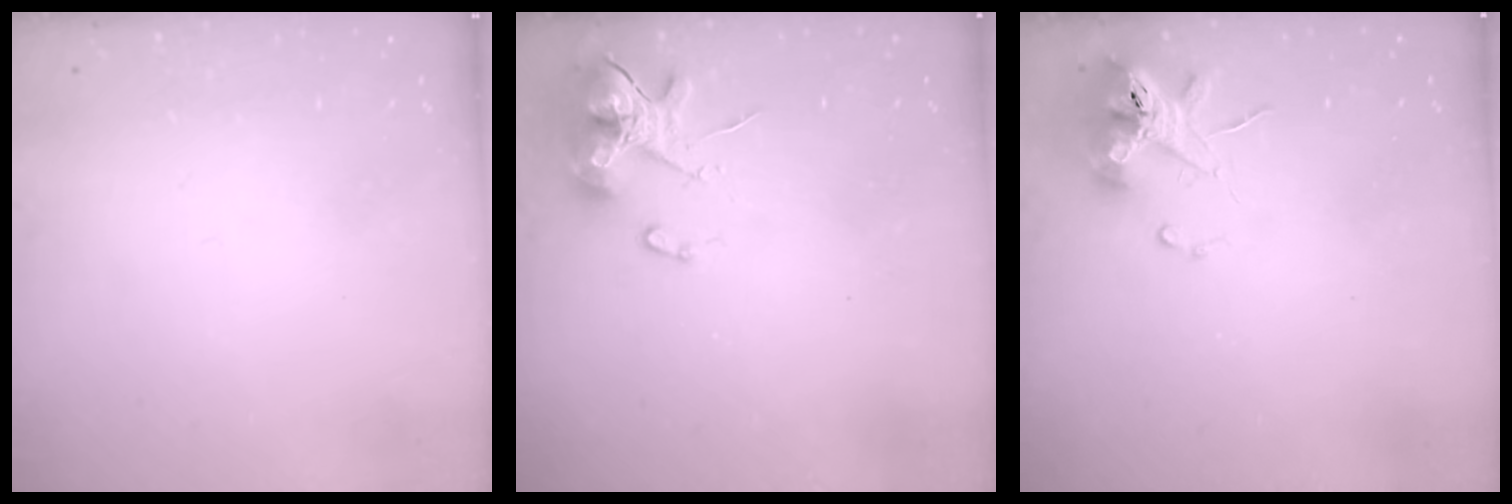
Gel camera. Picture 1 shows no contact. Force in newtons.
{"total": 11.8, "press": 11.7, "slide": 1.8}
{"total": 10.9, "press": 10.8, "slide": 1.6}